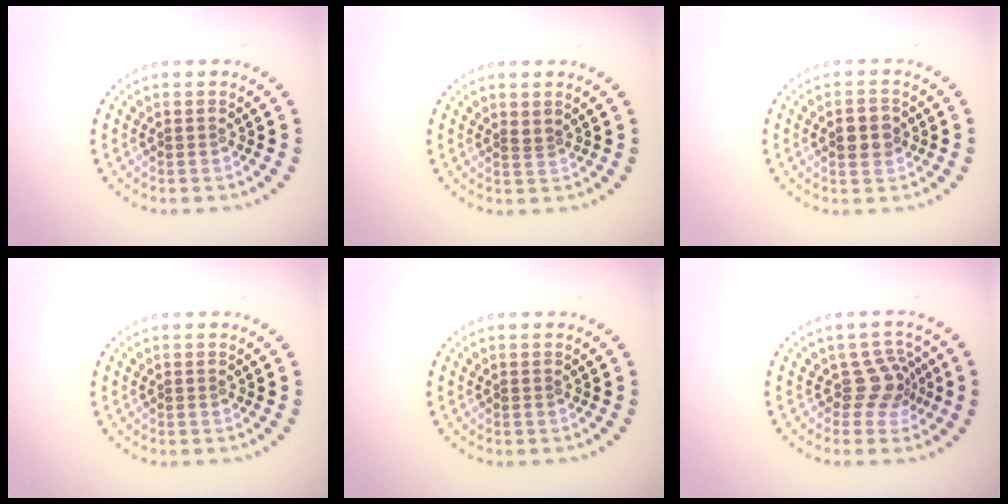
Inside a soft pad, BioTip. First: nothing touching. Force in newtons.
{"total": 0.6, "press": 0.4, "slide": 0.5}
{"total": 2.7, "press": 2.7, "slide": 0.0}
{"total": 0.0}
{"total": 0.0}
{"total": 2.6, "press": 1.9, "slide": 1.8}